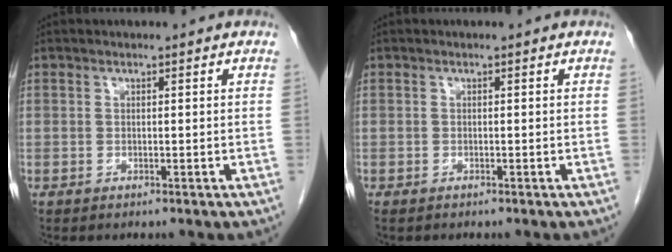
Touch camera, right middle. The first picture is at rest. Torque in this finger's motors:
{"motor_torque": [0.40, -0.21, 0.10, 0.03]}